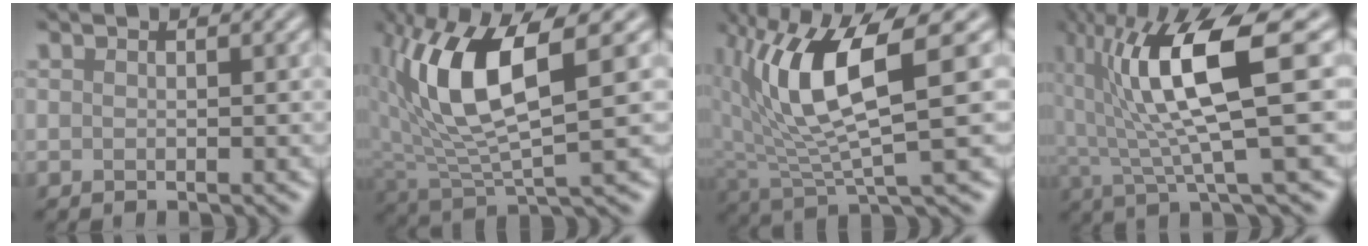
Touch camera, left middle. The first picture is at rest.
{"total": 8.5, "force": [1.9, 2.9, 7.7], "torque": [-0.168, -0.005, 0.043]}
{"total": 8.1, "force": [1.6, 2.3, 7.6], "torque": [-0.161, -0.006, 0.040]}
{"total": 9.5, "force": [1.8, 2.0, 9.1], "torque": [-0.163, -0.004, 0.043]}